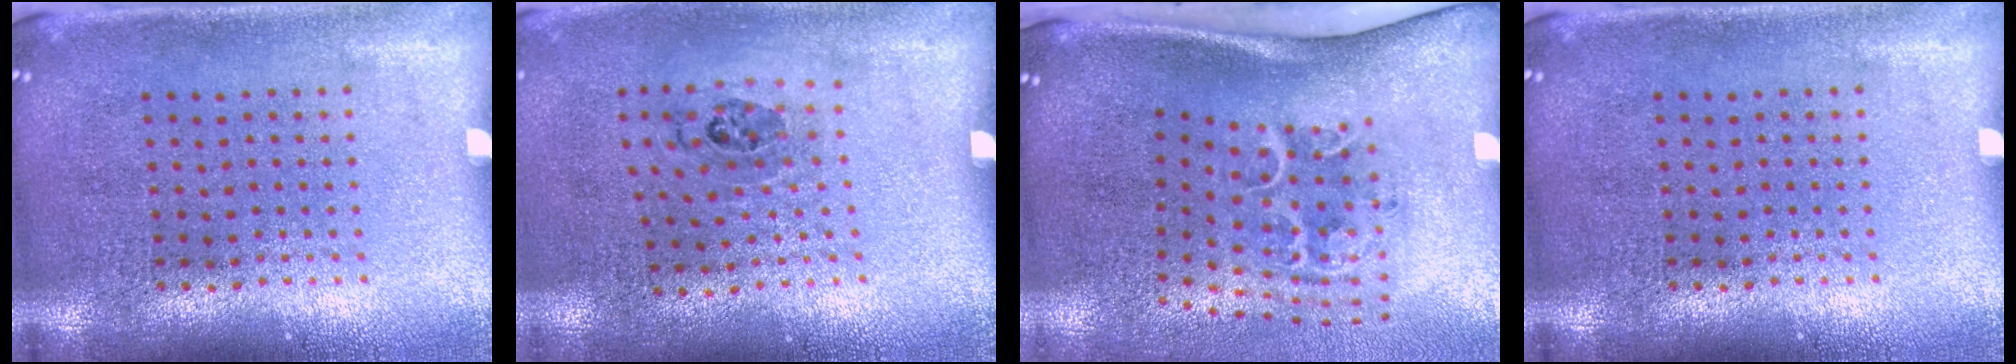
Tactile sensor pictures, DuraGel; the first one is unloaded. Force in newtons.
{"total": 1.1, "press": 0.7, "slide": 0.9}
{"total": 2.2, "press": 1.4, "slide": 1.7}
{"total": 0.0}